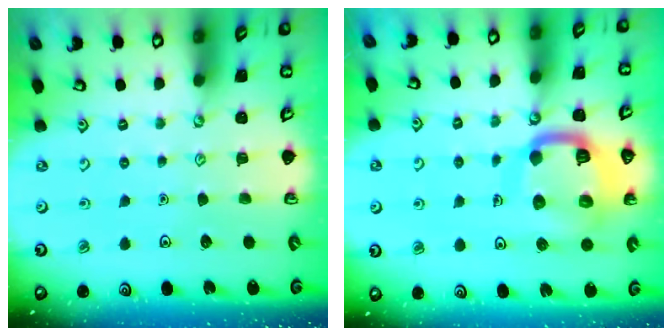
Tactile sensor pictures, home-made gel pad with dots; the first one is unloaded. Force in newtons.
{"total": 15.7, "press": 15.6, "slide": 1.5}